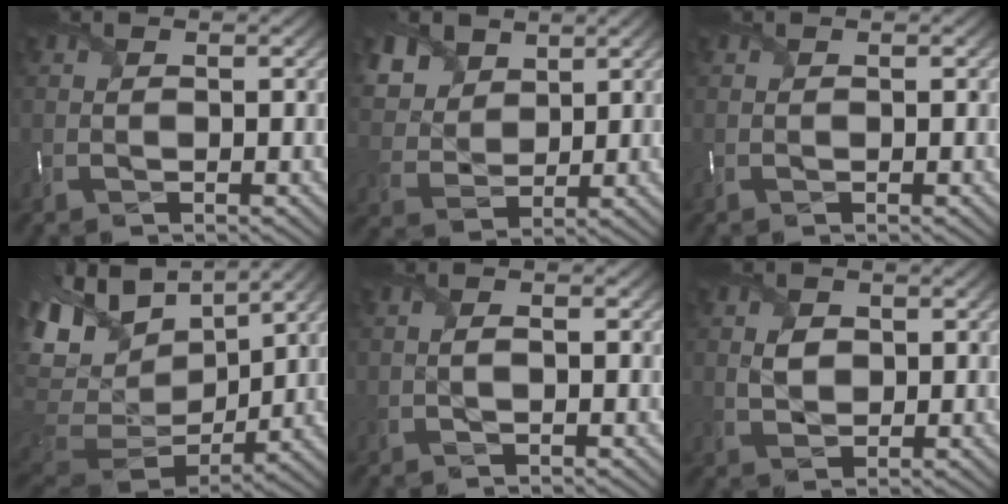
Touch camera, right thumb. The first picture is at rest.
{"total": 7.0, "force": [4.1, 5.0, 2.9], "torque": [-0.101, 0.005, 0.078]}
{"total": 0.0}
{"total": 15.3, "force": [6.1, 8.8, 10.9], "torque": [-0.250, 0.006, 0.130]}
{"total": 1.4, "force": [-0.3, 0.4, 1.3], "torque": [-0.029, 0.000, -0.005]}
{"total": 3.0, "force": [0.4, 2.3, 1.8], "torque": [-0.042, -0.004, 0.007]}